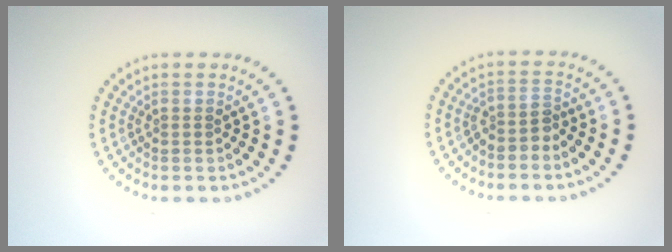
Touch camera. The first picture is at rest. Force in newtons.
{"total": 1.8, "press": 1.4, "slide": 1.1}